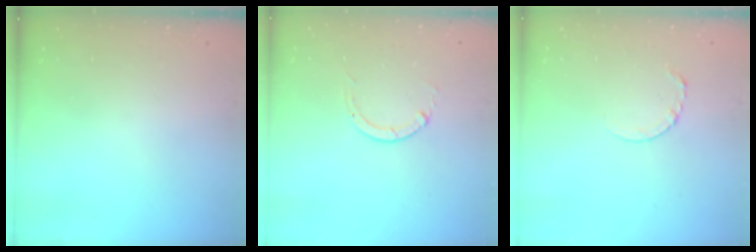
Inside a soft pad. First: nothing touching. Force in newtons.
{"total": 0.6, "press": 0.5, "slide": 0.1}
{"total": 3.9, "press": 3.9, "slide": 0.3}